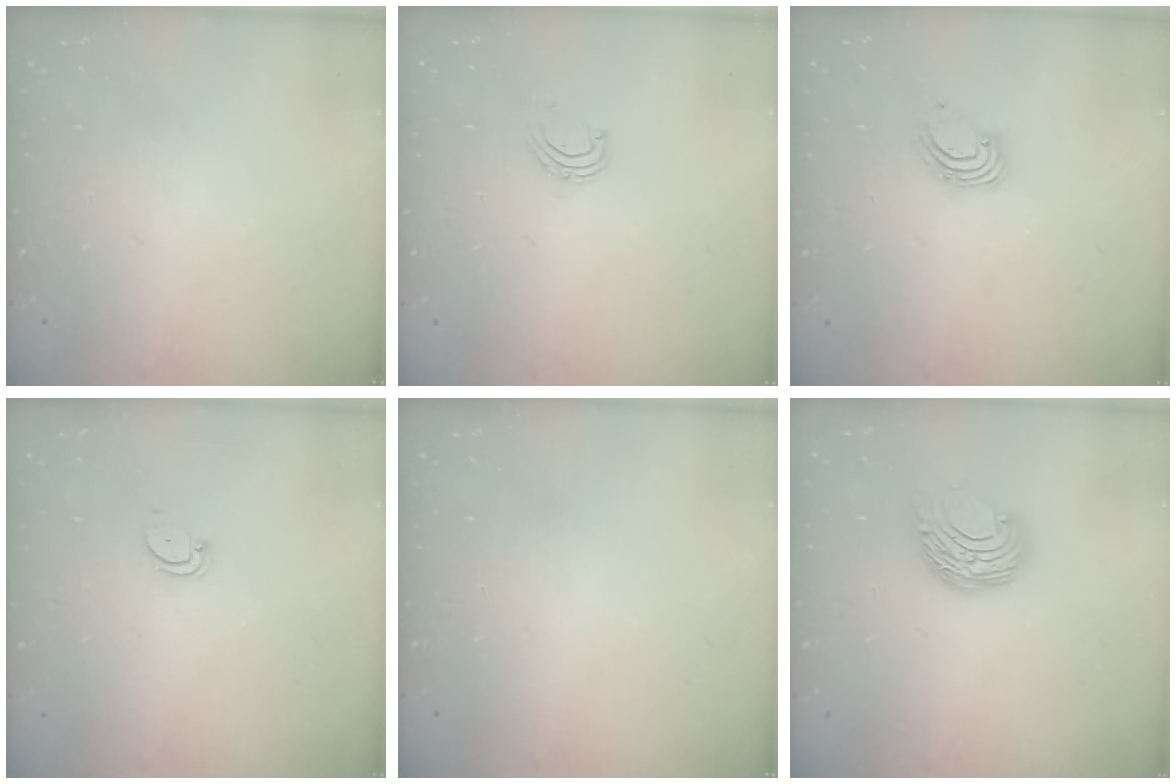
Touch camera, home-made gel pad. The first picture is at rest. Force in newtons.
{"total": 4.7, "press": 4.7, "slide": 0.4}
{"total": 2.2, "press": 2.2, "slide": 0.2}
{"total": 2.6, "press": 2.6, "slide": 0.0}
{"total": 0.0}
{"total": 8.7, "press": 8.6, "slide": 0.6}